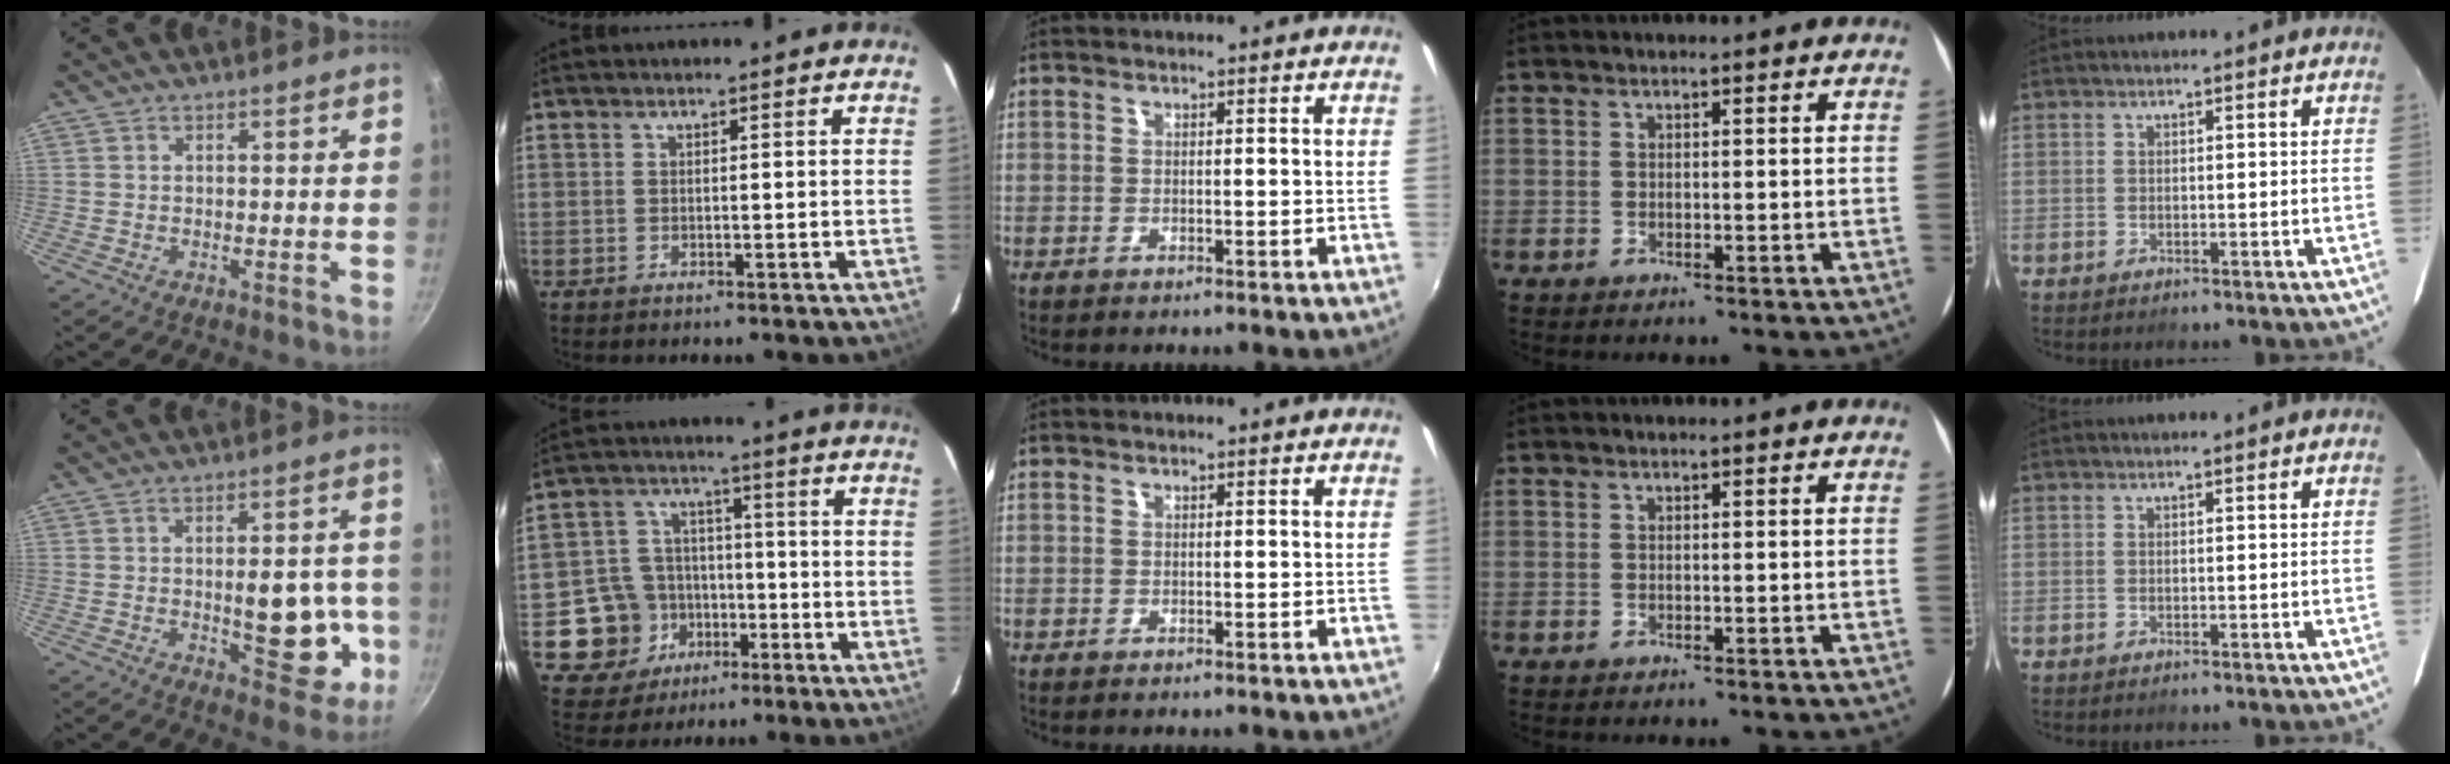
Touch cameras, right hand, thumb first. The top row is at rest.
{"thumb": {"total": 12.8, "force": [-1.9, 6.3, 11.0], "torque": [-0.099, 0.006, -0.019]}, "index": {"total": 11.8, "force": [-4.8, 10.5, 2.4], "torque": [-0.083, 0.031, -0.064]}}